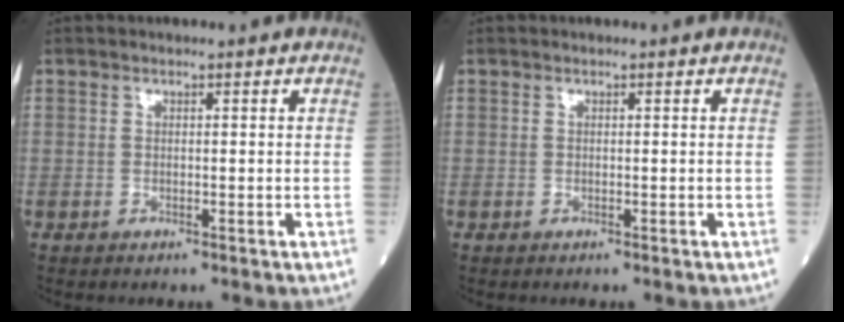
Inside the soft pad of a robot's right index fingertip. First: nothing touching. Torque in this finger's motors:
{"motor_torque": [0.05, 0.01, 0.05, 0.02]}